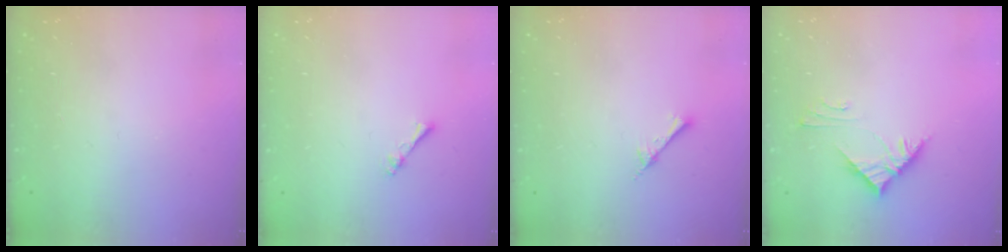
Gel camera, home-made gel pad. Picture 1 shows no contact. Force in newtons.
{"total": 1.1, "press": 1.1, "slide": 0.2}
{"total": 2.6, "press": 2.6, "slide": 0.3}
{"total": 6.2, "press": 6.2, "slide": 0.1}